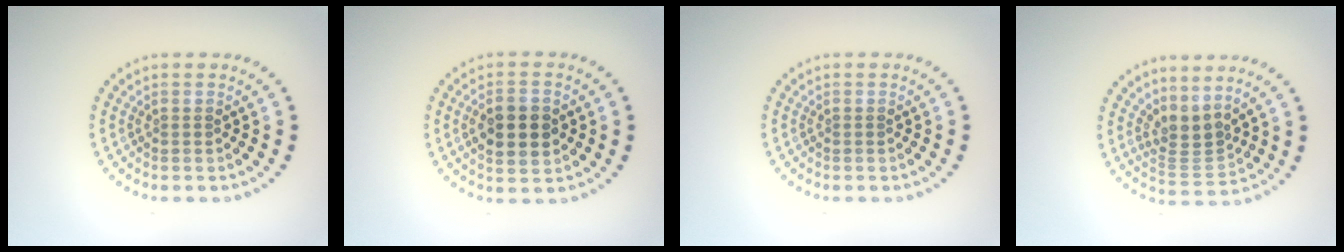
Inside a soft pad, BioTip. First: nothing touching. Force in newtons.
{"total": 4.3, "press": 4.3, "slide": 0.2}
{"total": 0.0}
{"total": 2.8, "press": 1.9, "slide": 2.1}